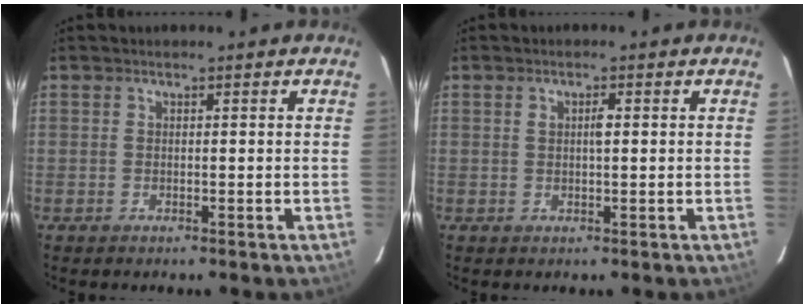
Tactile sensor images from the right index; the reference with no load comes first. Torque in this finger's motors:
{"motor_torque": [0.10, -0.03, 0.05, 0.03]}